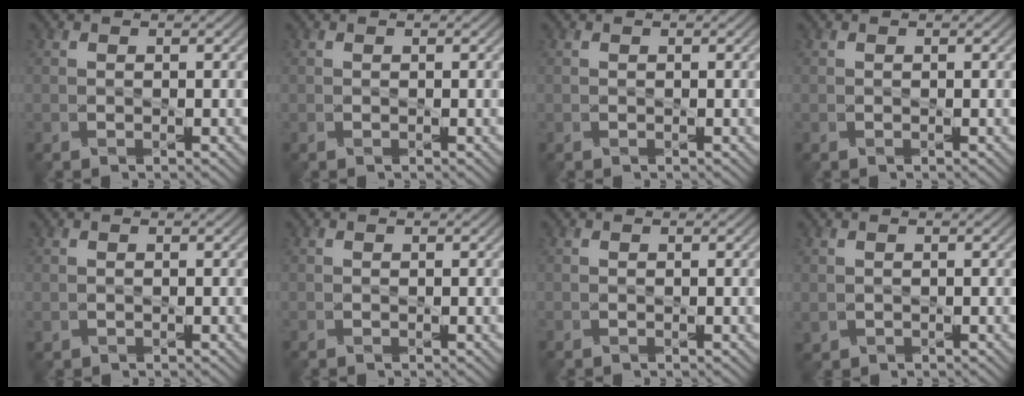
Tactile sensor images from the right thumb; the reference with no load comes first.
{"total": 0.0}
{"total": 0.0}
{"total": 0.0}
{"total": 0.0}
{"total": 0.0}
{"total": 0.0}
{"total": 0.6, "force": [0.0, 0.6, 0.2], "torque": [-0.009, -0.006, 0.006]}